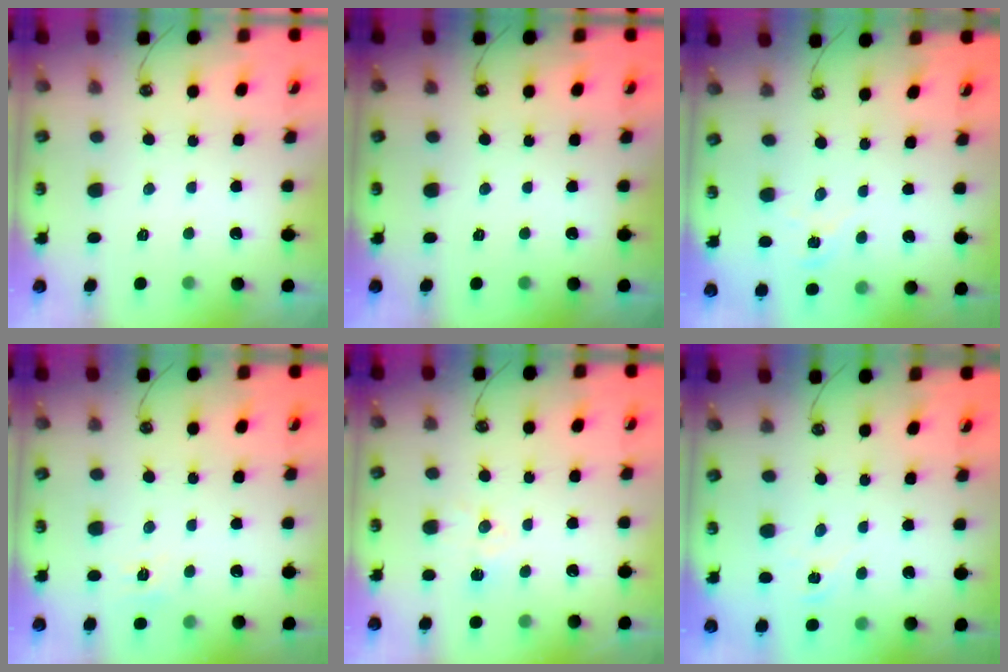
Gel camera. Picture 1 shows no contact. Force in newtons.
{"total": 0.0}
{"total": 3.9, "press": 3.9, "slide": 0.5}
{"total": 6.0, "press": 5.9, "slide": 0.6}
{"total": 6.3, "press": 6.3, "slide": 0.6}
{"total": 1.3, "press": 1.3, "slide": 0.2}